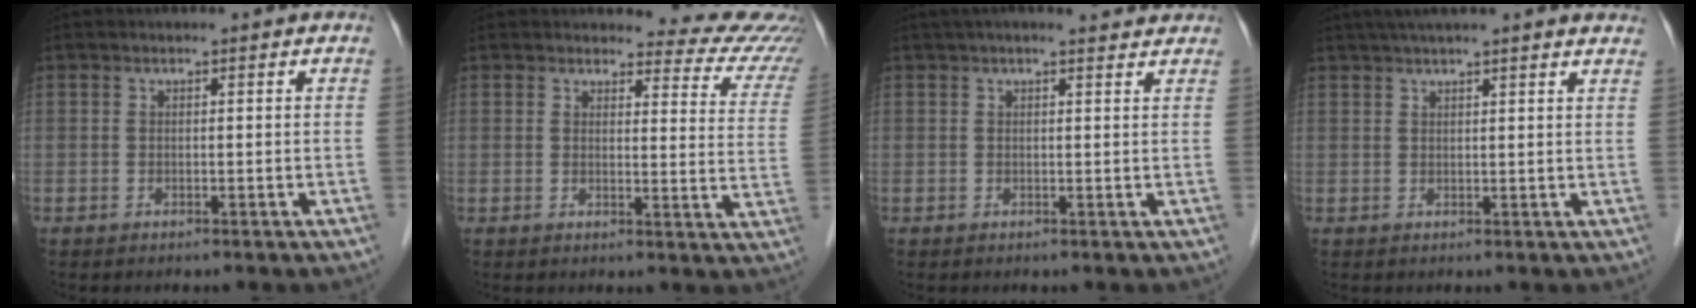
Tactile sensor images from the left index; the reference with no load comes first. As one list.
[{"total": 12.0, "force": [11.7, 2.1, 1.1], "torque": [0.025, -0.074, 0.091]}, {"total": 6.8, "force": [6.1, 1.3, 2.7], "torque": [-0.037, 0.032, 0.075]}, {"total": 12.9, "force": [11.0, 0.5, 6.6], "torque": [-0.102, 0.038, 0.137]}]